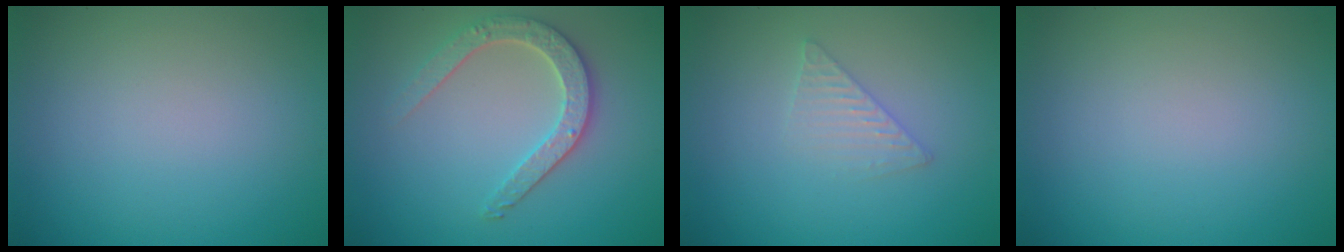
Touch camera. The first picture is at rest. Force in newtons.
{"total": 3.4, "press": 3.1, "slide": 1.4}
{"total": 1.6, "press": 1.6, "slide": 0.1}
{"total": 0.0}